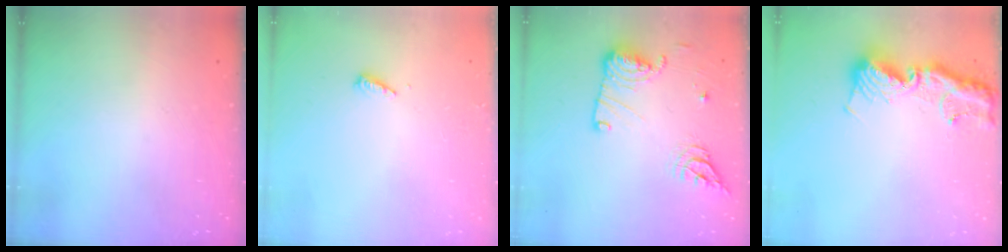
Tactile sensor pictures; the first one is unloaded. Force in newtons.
{"total": 3.6, "press": 3.6, "slide": 0.3}
{"total": 15.8, "press": 15.0, "slide": 4.9}
{"total": 13.2, "press": 13.1, "slide": 1.3}